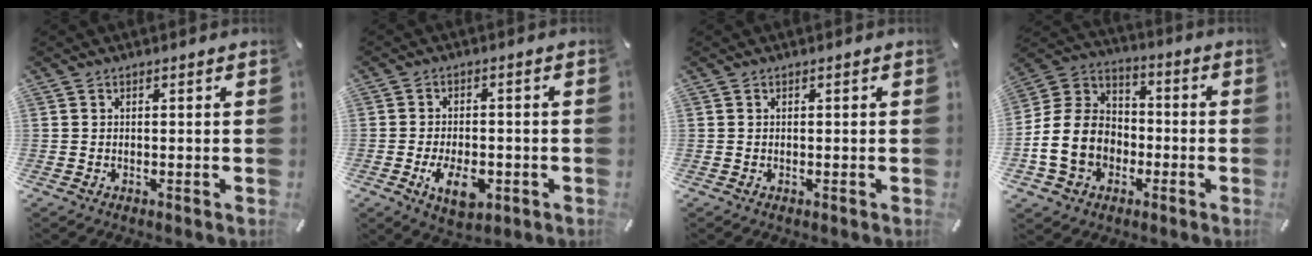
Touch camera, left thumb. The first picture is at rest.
{"total": 8.1, "force": [-2.8, 4.8, 6.0], "torque": [-0.115, -0.002, -0.054]}
{"total": 0.0}
{"total": 14.2, "force": [-3.8, 12.0, 6.7], "torque": [-0.160, 0.020, -0.071]}